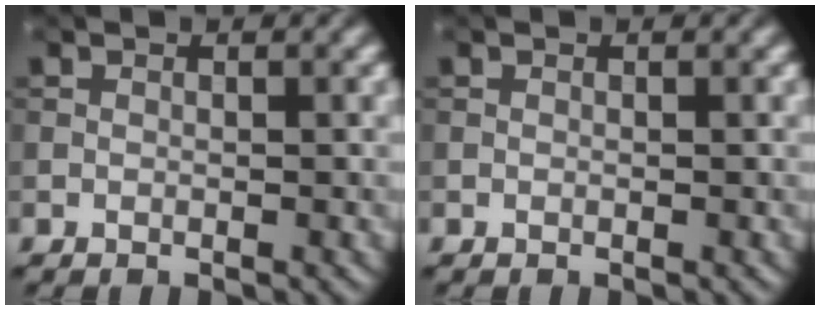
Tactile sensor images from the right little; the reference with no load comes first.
{"total": 0.0}